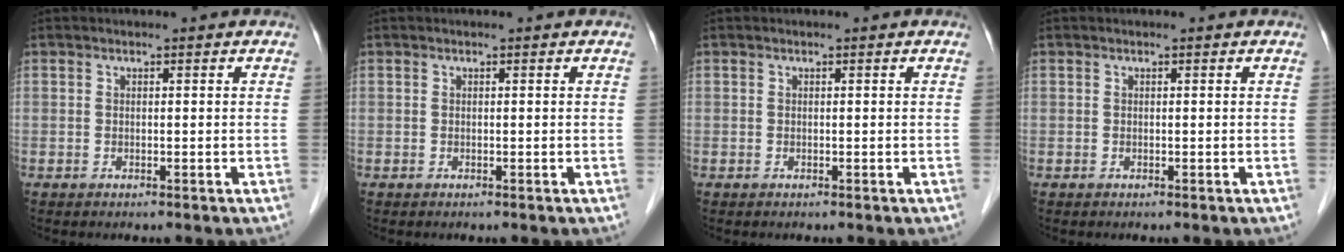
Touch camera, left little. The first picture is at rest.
{"total": 0.0}
{"total": 0.0}
{"total": 0.0}